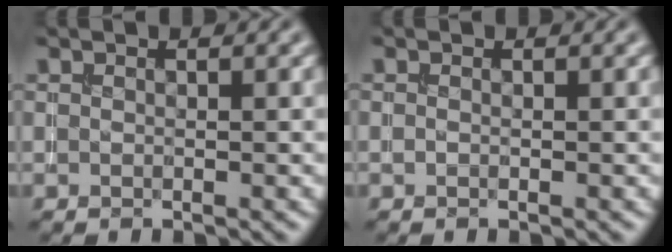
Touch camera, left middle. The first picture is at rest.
{"total": 0.0}